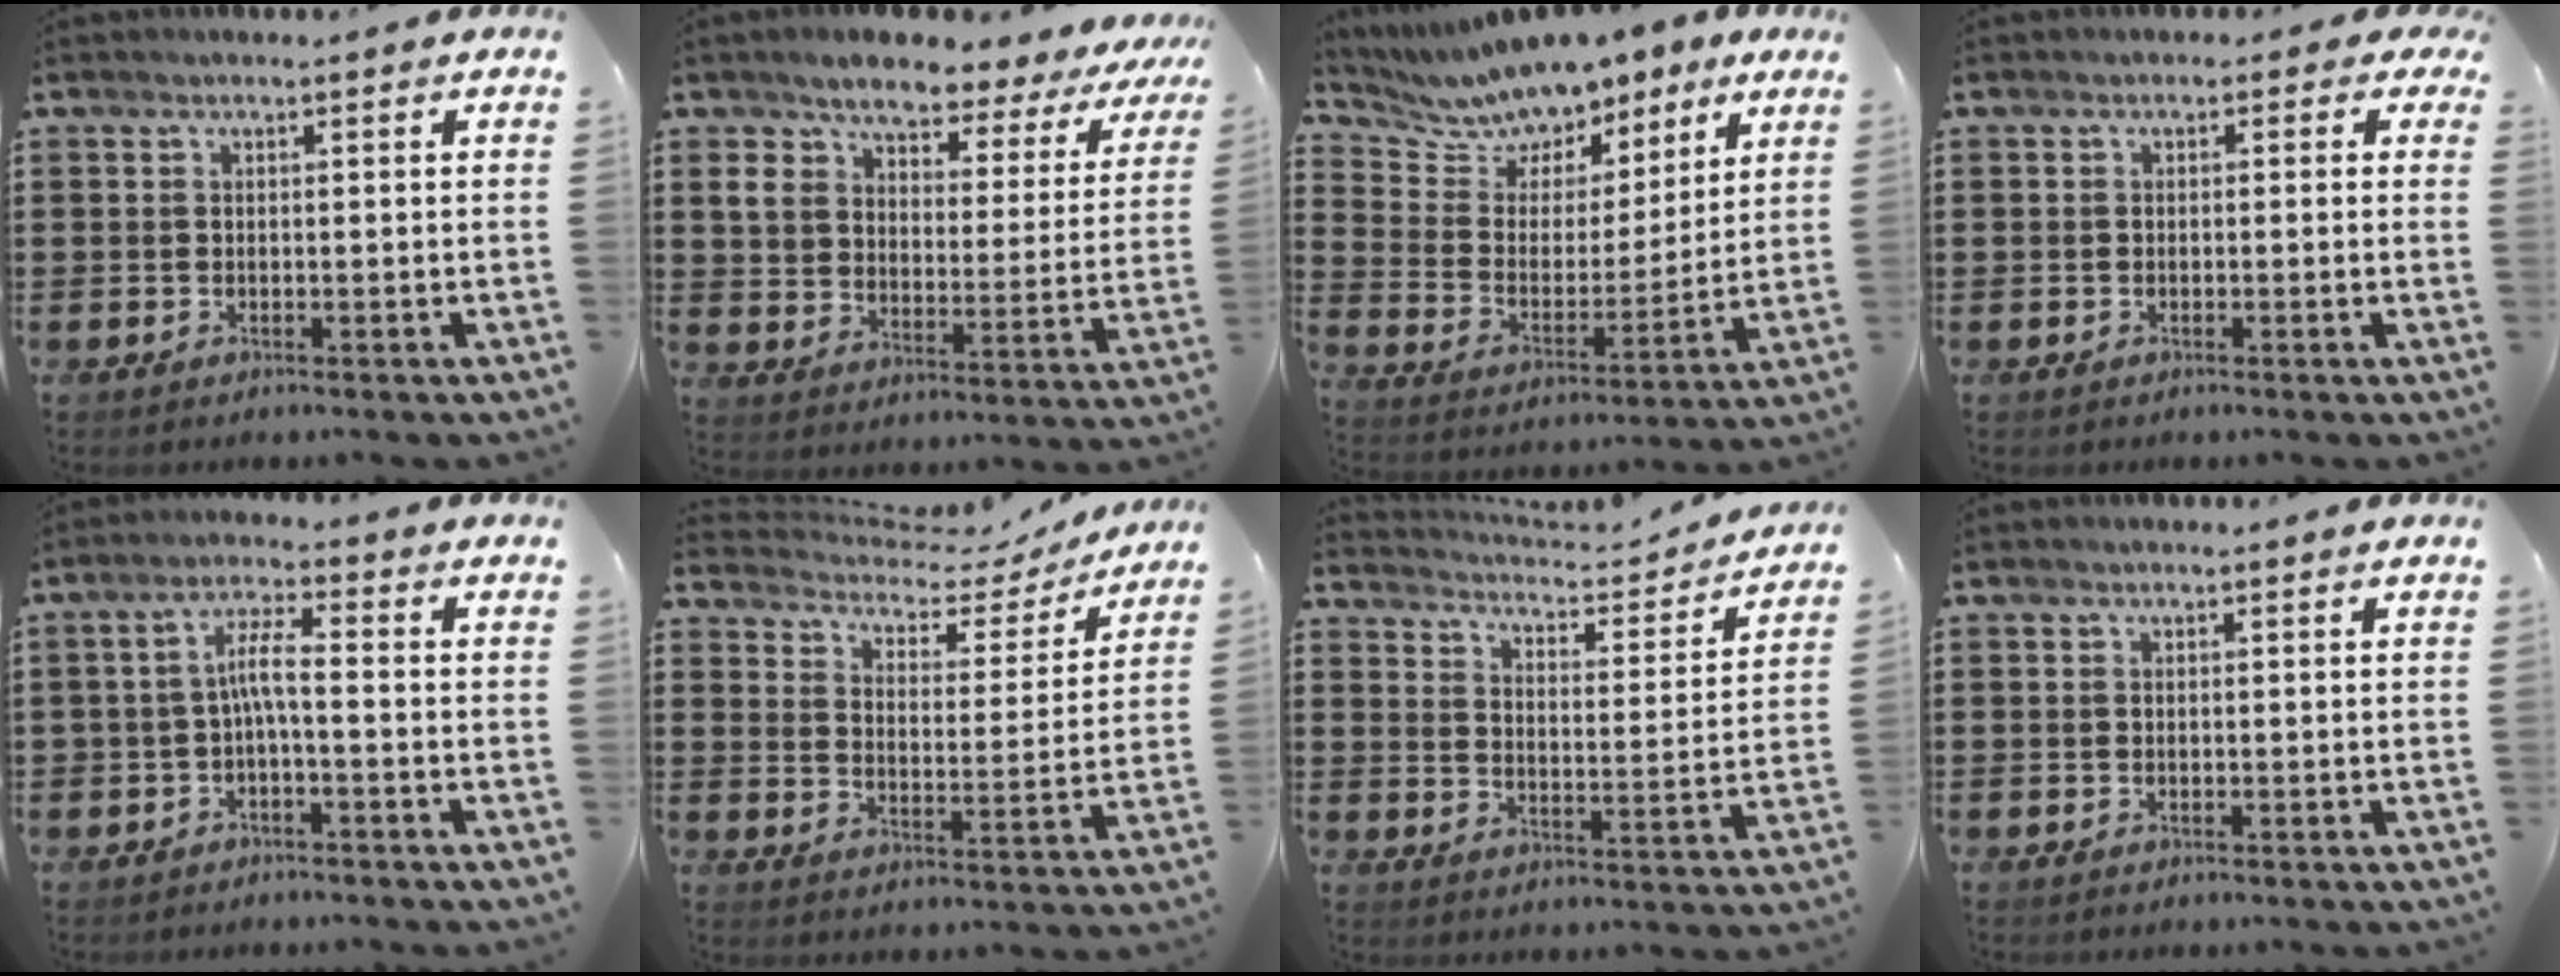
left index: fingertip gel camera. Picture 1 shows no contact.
{"total": 6.7, "force": [5.8, 2.3, 2.4], "torque": [-0.081, -0.031, 0.097]}
{"total": 8.1, "force": [7.7, 2.5, 0.1], "torque": [-0.059, -0.057, 0.139]}
{"total": 1.4, "force": [-0.3, 1.2, 0.5], "torque": [-0.015, 0.007, -0.008]}
{"total": 4.3, "force": [-1.1, 1.2, 4.0], "torque": [-0.083, 0.010, -0.026]}
{"total": 4.2, "force": [4.0, 1.3, 0.5], "torque": [-0.030, -0.030, 0.060]}
{"total": 3.3, "force": [3.3, 0.1, 0.2], "torque": [-0.028, -0.032, 0.048]}
{"total": 0.0}